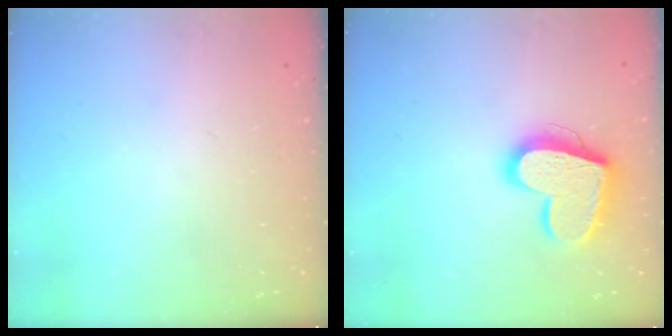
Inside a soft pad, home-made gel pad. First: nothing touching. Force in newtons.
{"total": 19.3, "press": 19.2, "slide": 1.5}